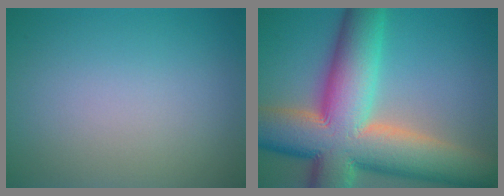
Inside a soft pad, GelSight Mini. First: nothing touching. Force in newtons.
{"total": 16.3, "press": 16.2, "slide": 1.1}